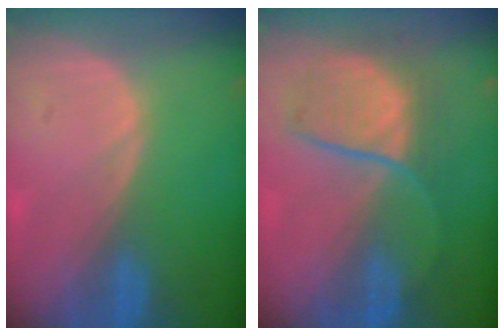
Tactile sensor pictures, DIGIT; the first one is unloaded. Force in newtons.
{"total": 7.4, "press": 7.4, "slide": 0.2}